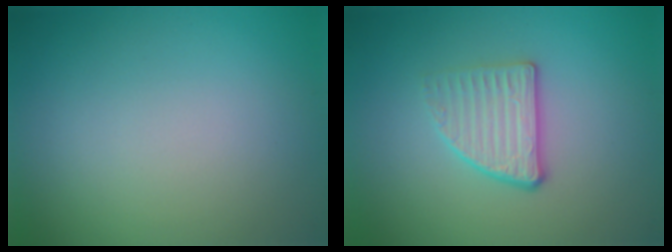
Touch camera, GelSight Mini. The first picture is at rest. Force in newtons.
{"total": 2.7, "press": 2.4, "slide": 1.2}